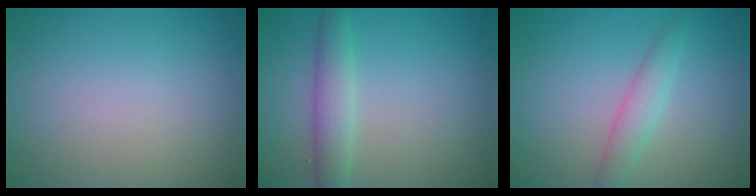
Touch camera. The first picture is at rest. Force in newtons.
{"total": 2.8, "press": 2.8, "slide": 0.1}
{"total": 2.3, "press": 2.3, "slide": 0.0}